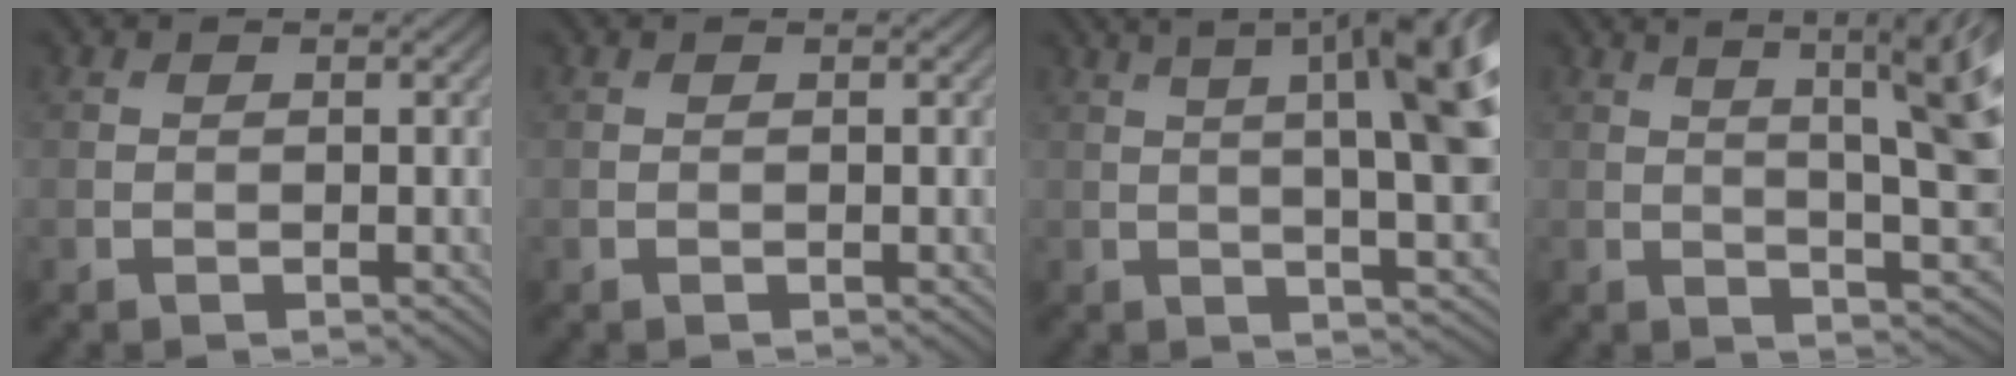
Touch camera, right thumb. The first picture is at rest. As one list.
[{"total": 0.0}, {"total": 12.1, "force": [3.1, 2.8, 11.4], "torque": [-0.141, 0.025, 0.046]}, {"total": 11.1, "force": [3.6, 2.6, 10.2], "torque": [-0.130, 0.022, 0.051]}]